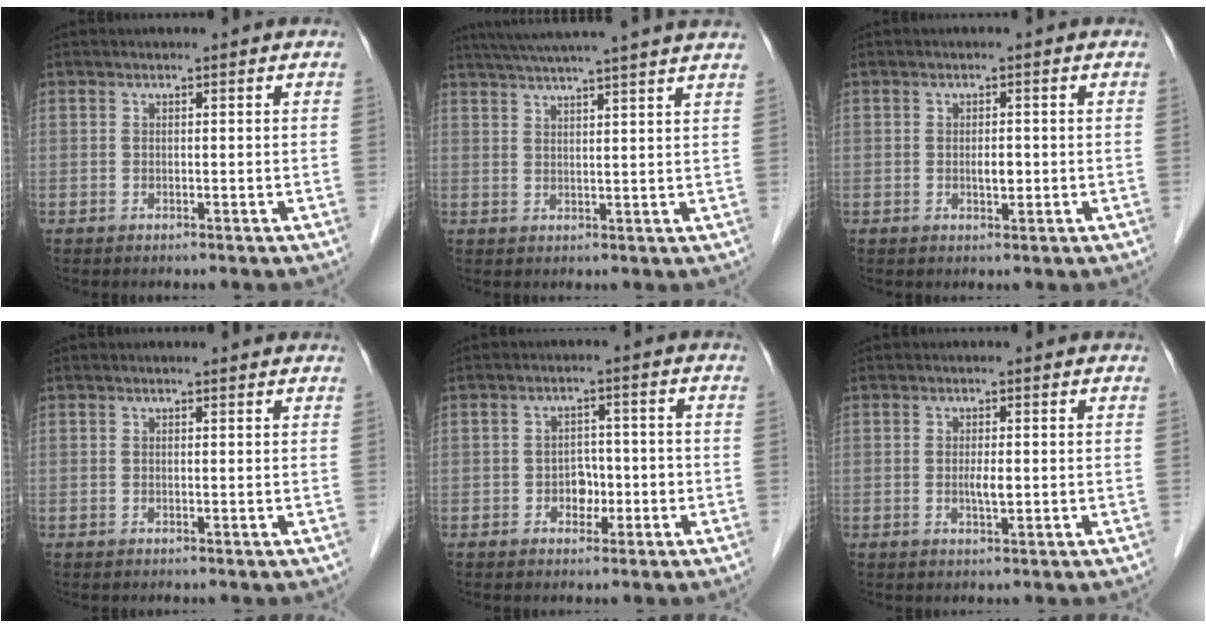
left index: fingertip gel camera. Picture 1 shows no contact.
{"total": 17.4, "force": [15.3, -0.8, 8.3], "torque": [-0.143, 0.017, 0.202]}
{"total": 1.7, "force": [-0.2, 0.8, 1.5], "torque": [-0.026, -0.001, -0.002]}
{"total": 1.0, "force": [0.9, 0.2, 0.1], "torque": [-0.012, 0.002, 0.009]}
{"total": 3.4, "force": [-1.2, 2.5, 2.0], "torque": [-0.027, 0.009, -0.018]}
{"total": 1.9, "force": [-0.1, 0.5, 1.8], "torque": [-0.036, -0.002, -0.001]}